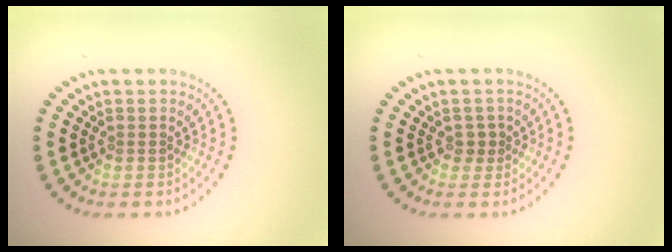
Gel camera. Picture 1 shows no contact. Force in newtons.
{"total": 1.1, "press": 0.8, "slide": 0.7}